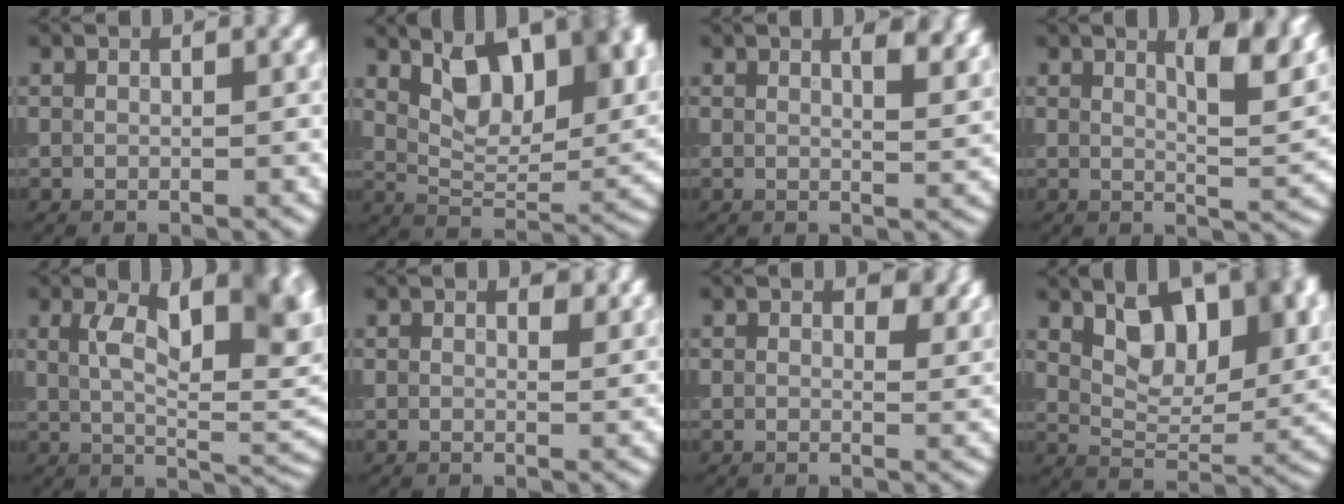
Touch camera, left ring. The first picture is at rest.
{"total": 9.9, "force": [4.5, 4.7, 7.4], "torque": [-0.118, 0.000, 0.076]}
{"total": 4.0, "force": [2.3, 1.5, 2.9], "torque": [-0.020, 0.005, 0.022]}
{"total": 5.8, "force": [2.7, 1.8, 4.8], "torque": [-0.053, 0.001, 0.041]}
{"total": 9.4, "force": [2.3, 4.0, 8.2], "torque": [-0.117, 0.002, 0.042]}
{"total": 2.0, "force": [1.3, 0.9, 1.2], "torque": [-0.016, -0.003, 0.009]}
{"total": 3.2, "force": [1.5, 1.7, 2.2], "torque": [-0.028, -0.005, 0.018]}
{"total": 8.1, "force": [4.0, 4.1, 5.7], "torque": [-0.089, -0.009, 0.065]}